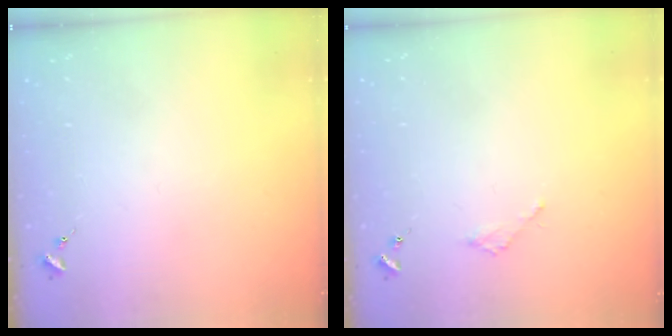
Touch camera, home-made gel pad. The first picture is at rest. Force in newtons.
{"total": 1.8, "press": 1.8, "slide": 0.2}